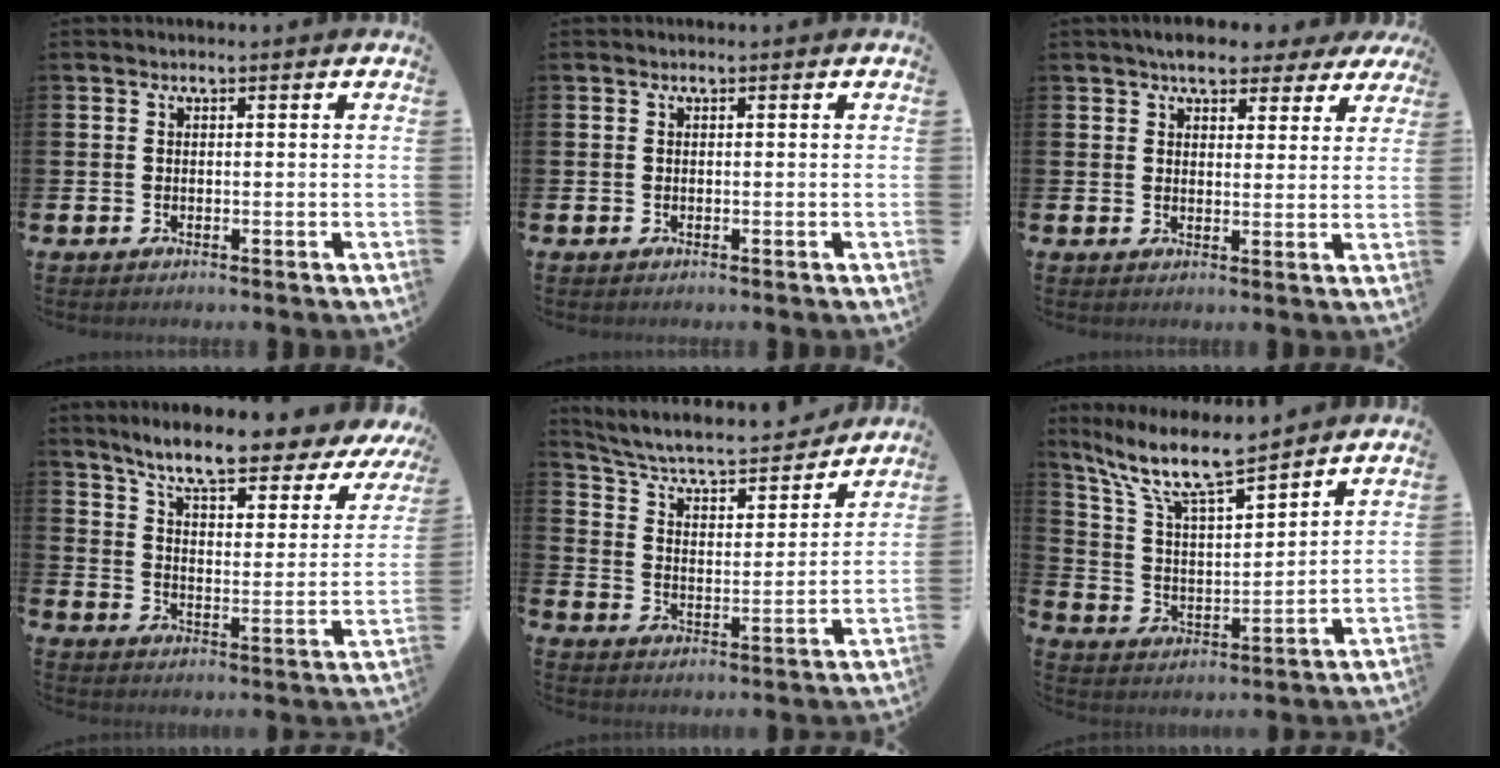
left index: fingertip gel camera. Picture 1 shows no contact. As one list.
[{"total": 0.0}, {"total": 6.2, "force": [5.4, 2.6, 1.6], "torque": [-0.033, -0.020, 0.097]}, {"total": 8.0, "force": [7.0, 1.0, 3.8], "torque": [-0.100, -0.049, 0.112]}, {"total": 6.7, "force": [6.1, 1.7, 2.3], "torque": [-0.079, -0.045, 0.099]}, {"total": 10.6, "force": [9.1, 1.8, 5.1], "torque": [-0.137, -0.045, 0.159]}]